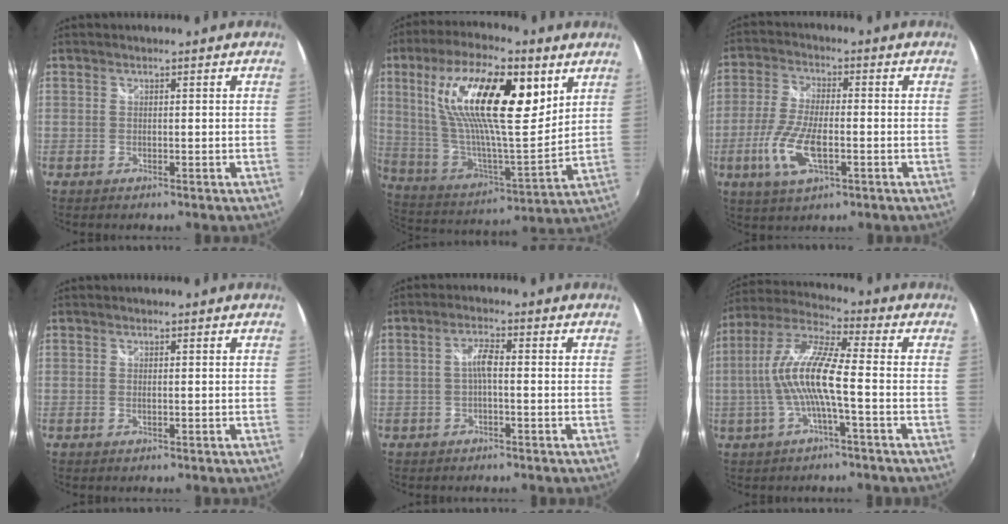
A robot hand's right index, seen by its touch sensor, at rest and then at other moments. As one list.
[{"total": 25.7, "force": [10.6, 8.5, 21.8], "torque": [-0.395, 0.019, 0.188]}, {"total": 10.7, "force": [-3.4, 3.9, 9.4], "torque": [-0.201, -0.008, -0.067]}, {"total": 0.5, "force": [0.1, 0.1, 0.5], "torque": [-0.010, 0.000, 0.001]}, {"total": 2.9, "force": [-0.5, 0.6, 2.8], "torque": [-0.056, 0.008, -0.010]}, {"total": 12.3, "force": [-2.1, 1.5, 12.1], "torque": [-0.237, 0.006, -0.040]}]